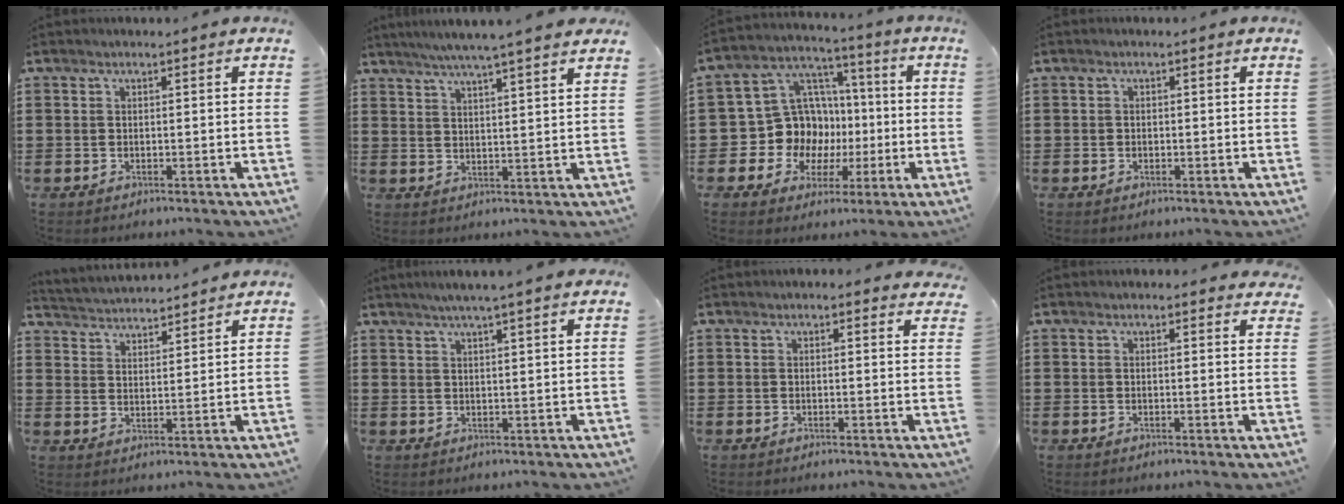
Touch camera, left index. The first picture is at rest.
{"total": 5.0, "force": [4.3, -0.6, 2.4], "torque": [-0.059, -0.017, 0.074]}
{"total": 12.0, "force": [-1.0, 11.3, 3.7], "torque": [-0.119, -0.001, -0.007]}
{"total": 0.5, "force": [-0.2, 0.5, 0.1], "torque": [-0.005, 0.001, -0.005]}
{"total": 3.3, "force": [3.2, -0.2, -0.6], "torque": [-0.004, -0.020, 0.056]}
{"total": 3.0, "force": [2.6, -0.5, 1.5], "torque": [-0.035, -0.002, 0.046]}
{"total": 1.4, "force": [1.3, 0.4, 0.4], "torque": [-0.003, 0.001, 0.023]}
{"total": 1.4, "force": [1.3, 0.5, 0.3], "torque": [-0.002, 0.001, 0.024]}